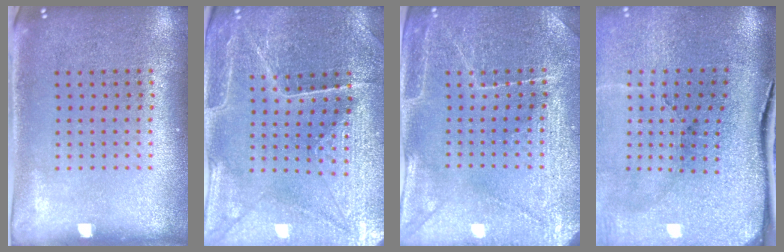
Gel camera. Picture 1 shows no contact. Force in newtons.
{"total": 3.4, "press": 3.4, "slide": 0.3}
{"total": 3.4, "press": 3.3, "slide": 0.5}
{"total": 4.9, "press": 4.0, "slide": 3.0}